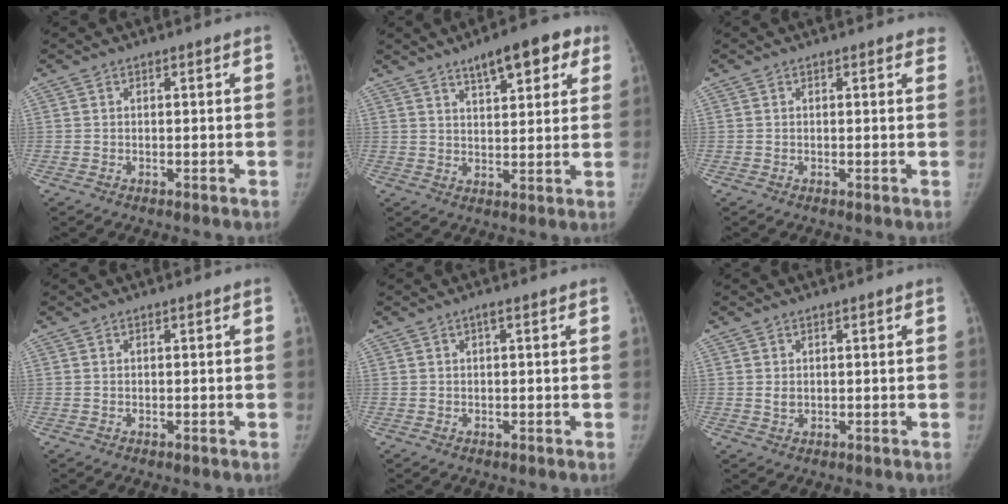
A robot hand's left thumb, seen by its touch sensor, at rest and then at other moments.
{"total": 10.5, "force": [6.1, 3.9, 7.6], "torque": [-0.078, -0.017, 0.085]}
{"total": 1.4, "force": [1.2, 0.6, 0.5], "torque": [0.006, -0.002, 0.003]}
{"total": 0.0}
{"total": 0.7, "force": [0.3, 0.1, 0.6], "torque": [-0.016, 0.004, 0.001]}
{"total": 1.4, "force": [0.4, 1.0, 0.8], "torque": [-0.012, -0.004, 0.010]}